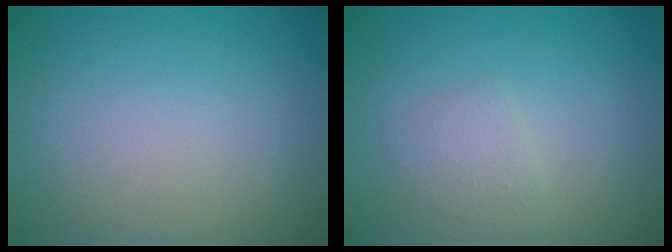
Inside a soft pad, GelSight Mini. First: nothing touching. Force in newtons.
{"total": 1.5, "press": 1.5, "slide": 0.0}